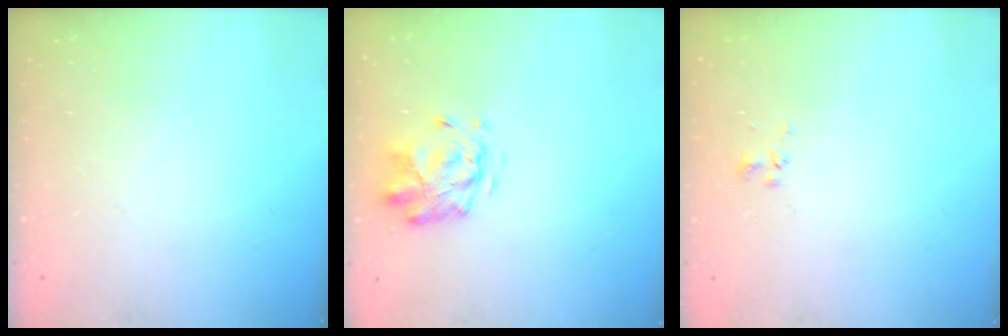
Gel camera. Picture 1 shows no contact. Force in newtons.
{"total": 2.8, "press": 2.4, "slide": 1.4}
{"total": 1.7, "press": 1.5, "slide": 0.8}